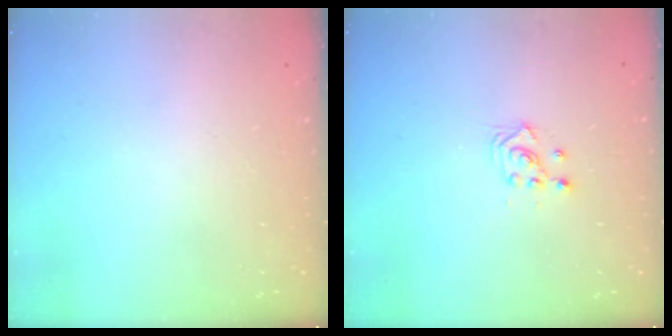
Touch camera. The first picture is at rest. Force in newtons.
{"total": 2.7, "press": 2.7, "slide": 0.2}